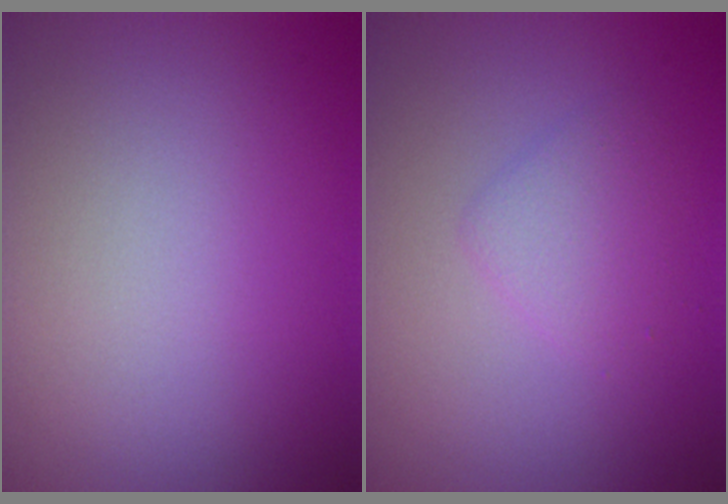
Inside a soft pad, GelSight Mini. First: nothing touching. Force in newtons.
{"total": 1.9, "press": 1.9, "slide": 0.2}